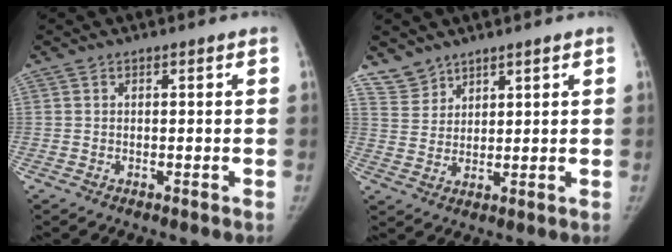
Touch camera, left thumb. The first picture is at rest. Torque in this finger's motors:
{"motor_torque": [0.29, -0.03, 0.41, -0.33, 0.05]}